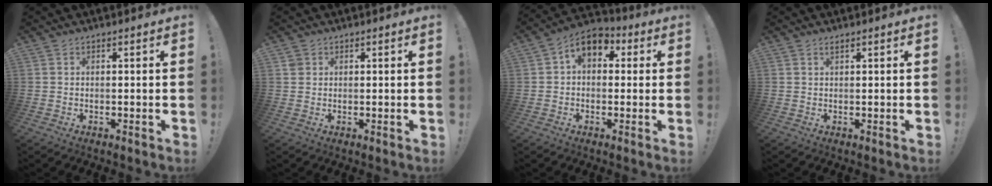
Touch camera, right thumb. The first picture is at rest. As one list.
[{"total": 1.6, "force": [0.9, 1.3, 0.3], "torque": [-0.001, 0.000, 0.016]}, {"total": 8.3, "force": [2.4, 5.8, 5.5], "torque": [-0.082, 0.004, 0.048]}, {"total": 0.8, "force": [0.6, 0.0, 0.5], "torque": [-0.009, -0.001, 0.011]}]